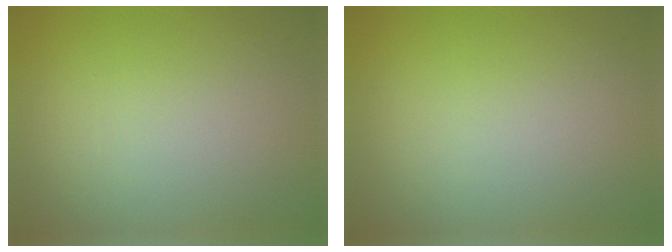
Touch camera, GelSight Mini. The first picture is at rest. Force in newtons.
{"total": 0.0}